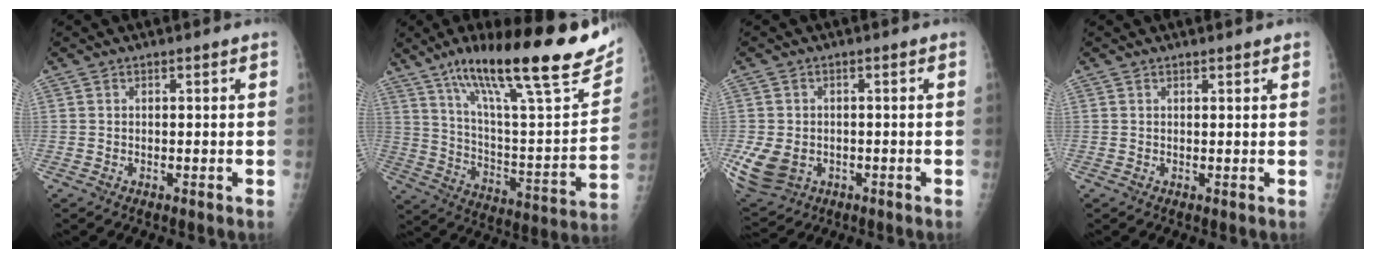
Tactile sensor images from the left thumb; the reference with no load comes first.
{"total": 30.3, "force": [18.8, 7.0, 22.8], "torque": [-0.323, -0.042, 0.304]}
{"total": 10.8, "force": [-3.0, 8.4, 6.0], "torque": [-0.137, -0.003, -0.035]}
{"total": 1.1, "force": [1.0, 0.2, 0.5], "torque": [-0.002, -0.001, 0.012]}